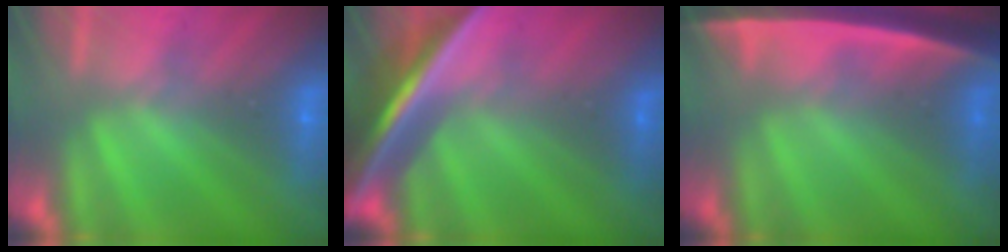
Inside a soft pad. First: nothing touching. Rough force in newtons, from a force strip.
{"total": 5.5}
{"total": 11.3}